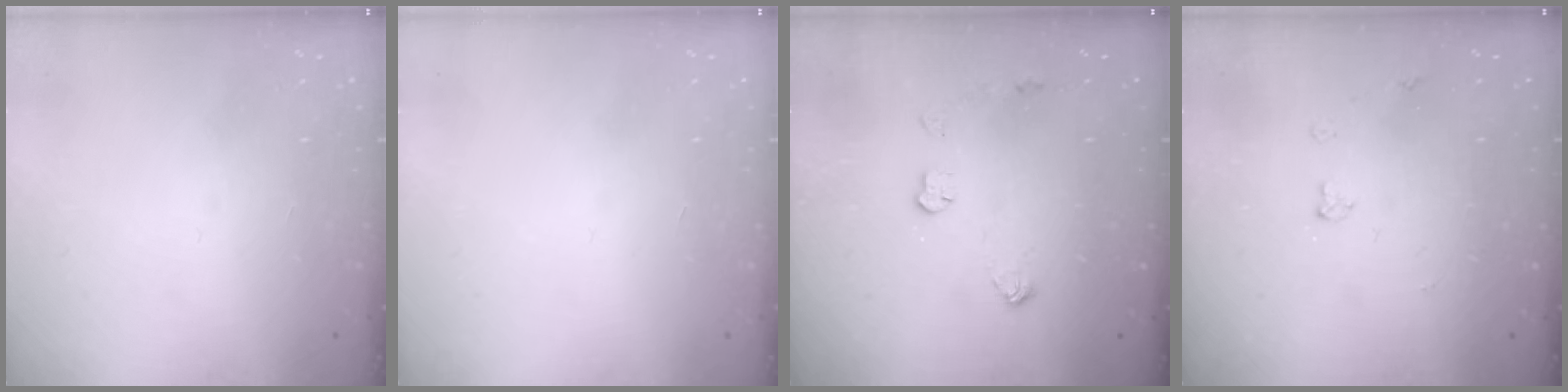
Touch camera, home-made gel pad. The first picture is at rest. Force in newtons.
{"total": 0.0}
{"total": 5.1, "press": 5.1, "slide": 0.2}
{"total": 4.0, "press": 4.0, "slide": 0.1}